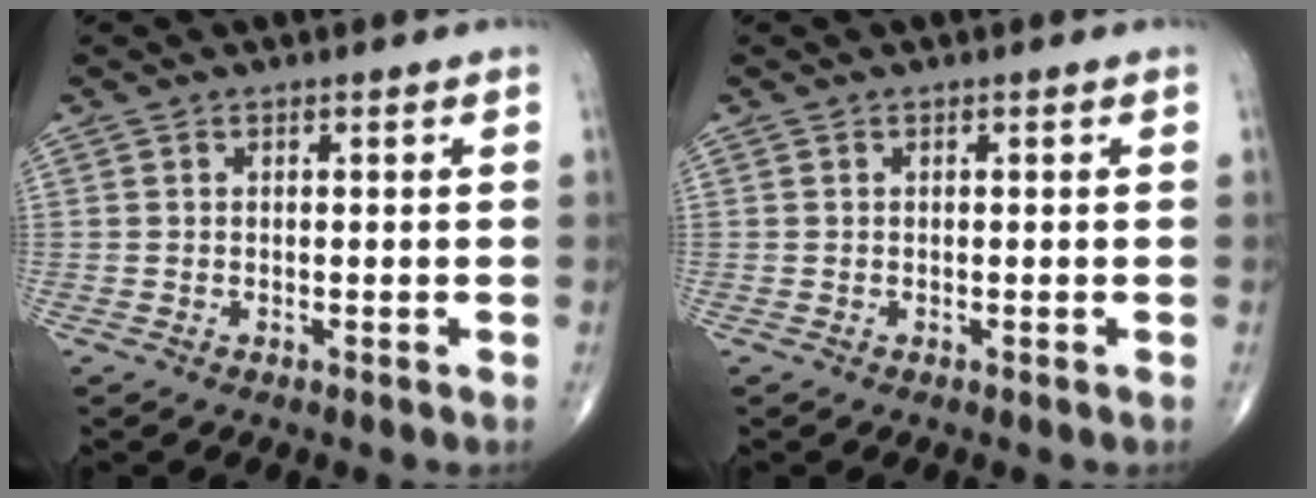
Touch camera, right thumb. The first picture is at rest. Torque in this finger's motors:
{"motor_torque": [0.18, 0.17, -0.16, -0.06, 0.07]}